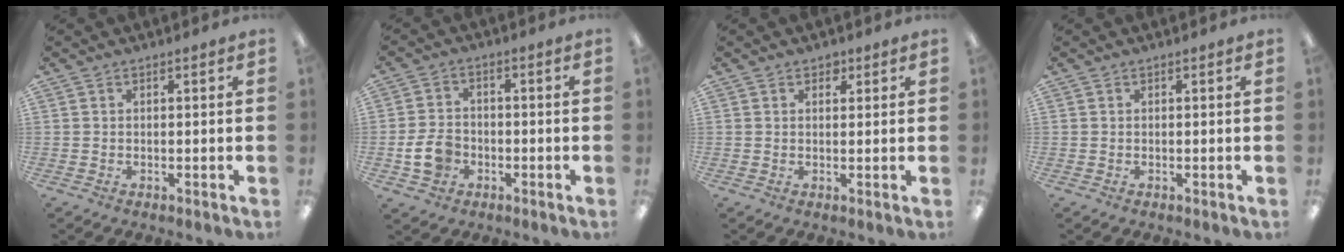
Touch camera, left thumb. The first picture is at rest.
{"total": 7.1, "force": [-2.3, 5.3, 4.1], "torque": [-0.094, 0.011, -0.042]}
{"total": 1.7, "force": [1.1, 1.0, 0.7], "torque": [0.001, -0.005, 0.017]}
{"total": 0.0}